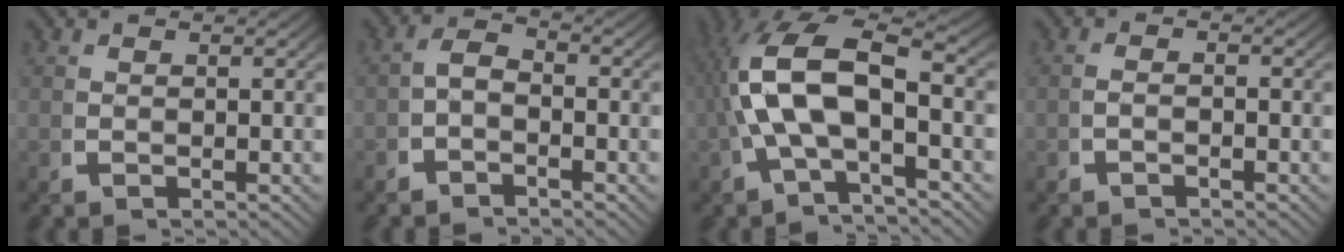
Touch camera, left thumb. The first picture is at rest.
{"total": 2.5, "force": [-1.2, 1.6, 1.5], "torque": [-0.023, -0.005, -0.024]}
{"total": 10.8, "force": [-0.1, 6.2, 8.8], "torque": [-0.193, -0.021, 0.004]}
{"total": 1.1, "force": [-1.0, 0.1, 0.4], "torque": [-0.009, 0.001, -0.018]}